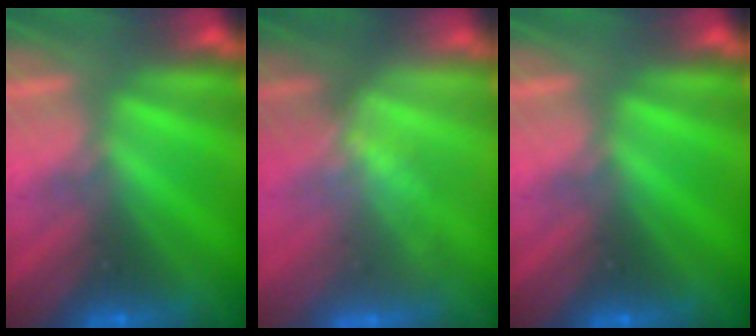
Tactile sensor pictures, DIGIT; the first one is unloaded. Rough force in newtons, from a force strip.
{"total": 1.7}
{"total": 0.0}